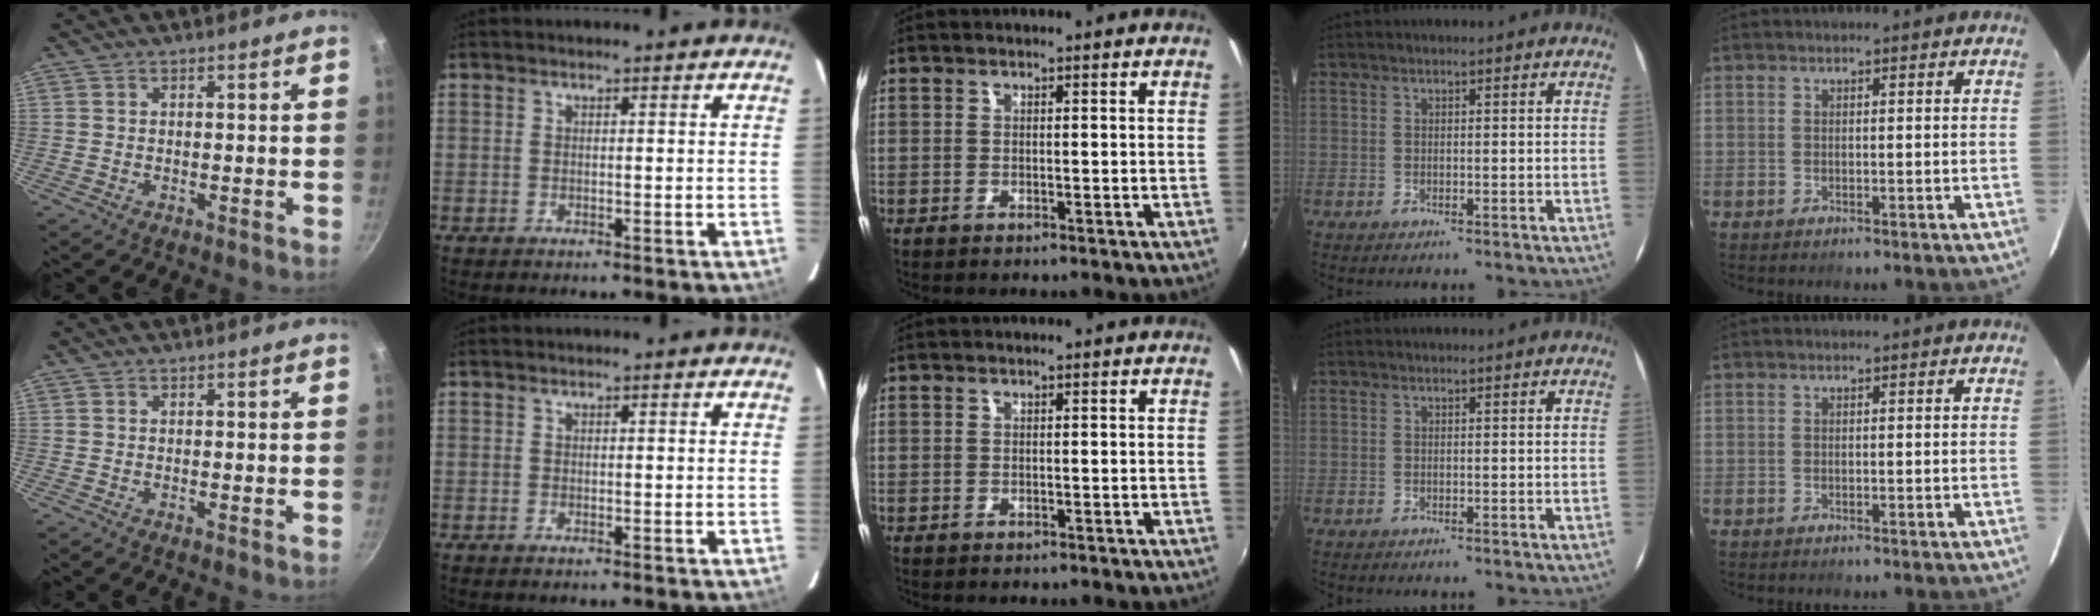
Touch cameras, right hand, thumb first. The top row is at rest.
{}